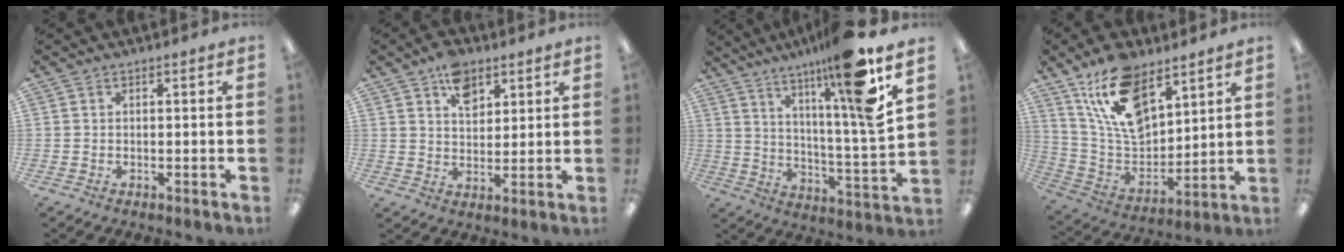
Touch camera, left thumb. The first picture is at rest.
{"total": 7.8, "force": [4.6, 4.9, 4.0], "torque": [-0.053, -0.015, 0.080]}
{"total": 17.9, "force": [12.2, 0.2, 13.0], "torque": [-0.224, -0.071, 0.180]}
{"total": 17.8, "force": [11.5, 9.1, 10.1], "torque": [-0.193, -0.047, 0.212]}